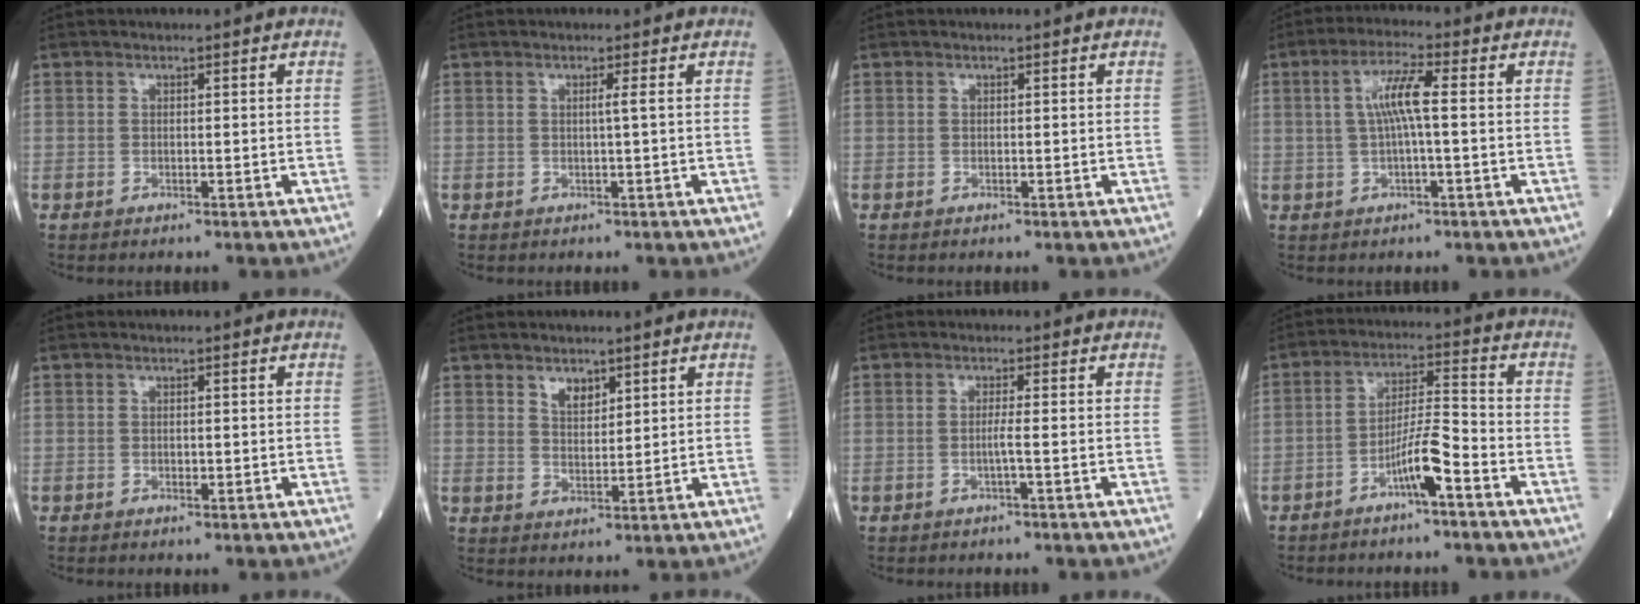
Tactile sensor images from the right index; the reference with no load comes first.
{"total": 0.9, "force": [0.1, -0.4, 0.8], "torque": [-0.012, -0.001, 0.002]}
{"total": 0.0}
{"total": 5.9, "force": [0.6, 0.4, 5.8], "torque": [-0.115, 0.012, 0.010]}
{"total": 0.8, "force": [-0.1, 0.2, 0.7], "torque": [-0.014, -0.002, 0.000]}
{"total": 3.1, "force": [2.1, 1.6, 1.7], "torque": [-0.031, -0.002, 0.043]}
{"total": 1.7, "force": [-0.4, -0.5, 1.5], "torque": [-0.030, -0.002, -0.011]}
{"total": 6.8, "force": [-3.7, 0.2, 5.7], "torque": [-0.109, 0.011, -0.066]}